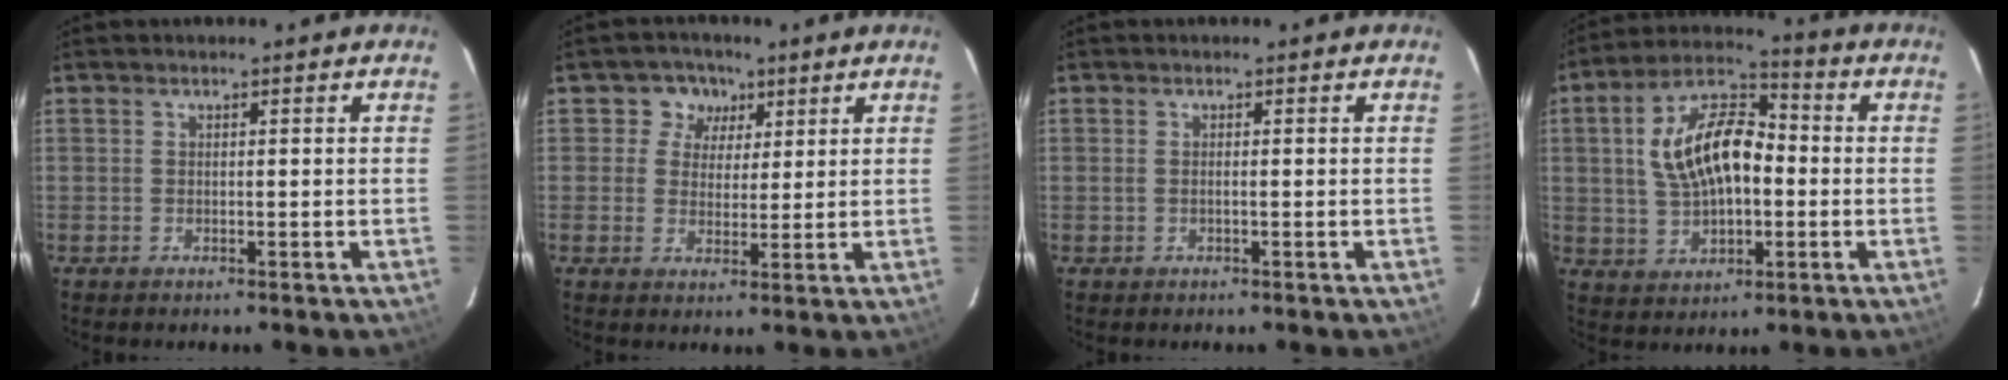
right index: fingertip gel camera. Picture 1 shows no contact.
{"total": 5.3, "force": [2.1, 4.8, 0.5], "torque": [0.008, 0.009, 0.029]}
{"total": 0.6, "force": [-0.2, 0.1, 0.5], "torque": [-0.012, 0.002, -0.004]}
{"total": 14.5, "force": [0.5, 7.9, 12.2], "torque": [-0.238, 0.025, 0.010]}